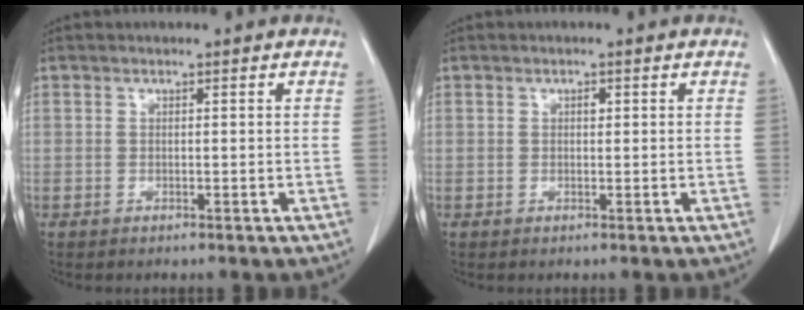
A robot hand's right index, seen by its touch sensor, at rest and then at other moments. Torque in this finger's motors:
{"motor_torque": [0.08, -0.01, 0.02, 0.01]}